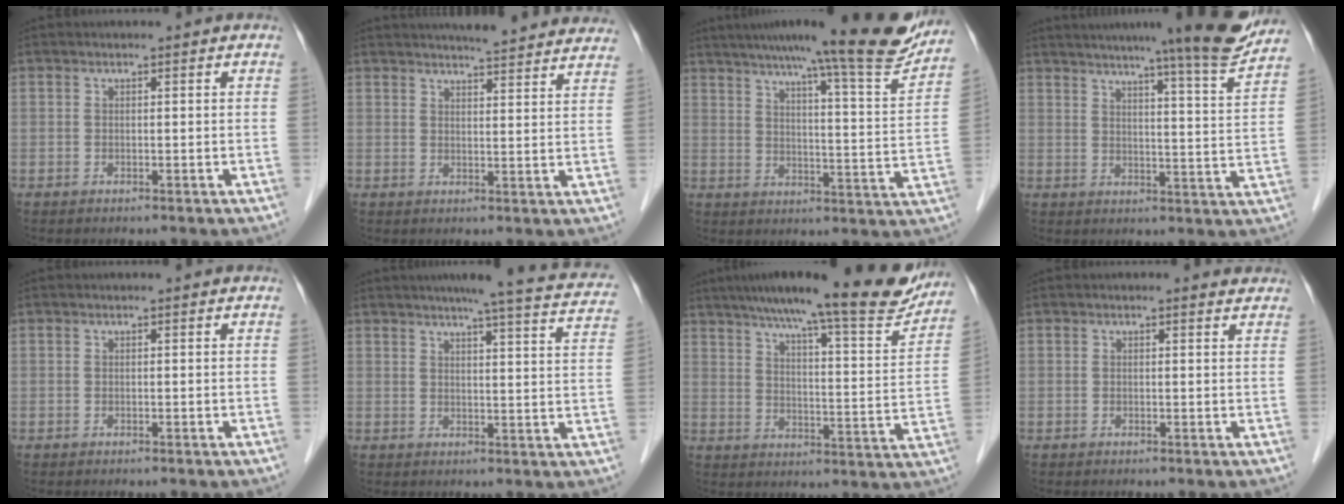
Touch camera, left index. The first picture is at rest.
{"total": 16.6, "force": [15.5, 1.5, 5.8], "torque": [-0.070, -0.001, 0.180]}
{"total": 20.4, "force": [17.4, 0.3, 10.8], "torque": [-0.151, -0.028, 0.227]}
{"total": 16.4, "force": [14.2, -0.5, 8.2], "torque": [-0.115, -0.029, 0.173]}
{"total": 0.0}
{"total": 16.6, "force": [14.8, 0.9, 7.5], "torque": [-0.092, -0.020, 0.157]}
{"total": 21.3, "force": [18.2, 2.2, 10.9], "torque": [-0.161, -0.020, 0.242]}
{"total": 1.3, "force": [1.1, 0.5, 0.6], "torque": [-0.011, 0.004, 0.007]}